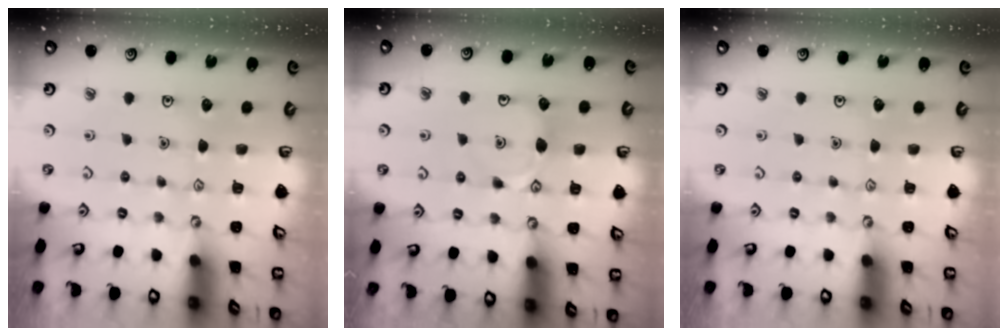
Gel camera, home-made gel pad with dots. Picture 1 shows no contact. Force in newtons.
{"total": 5.1, "press": 5.1, "slide": 0.8}
{"total": 0.0}